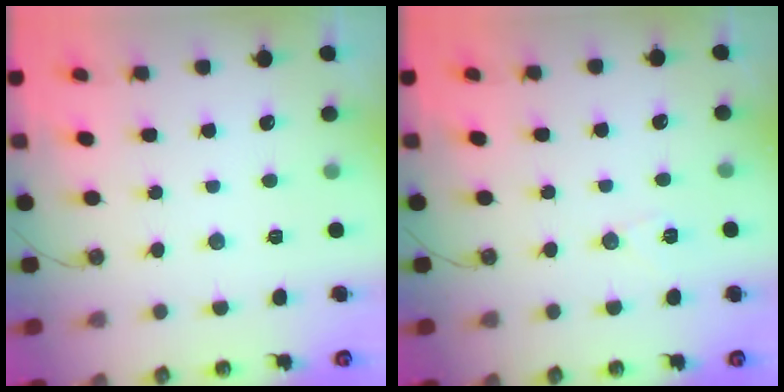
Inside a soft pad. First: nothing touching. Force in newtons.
{"total": 5.3, "press": 4.2, "slide": 3.3}